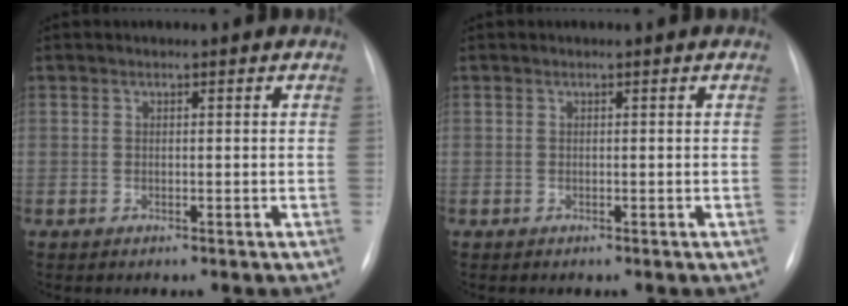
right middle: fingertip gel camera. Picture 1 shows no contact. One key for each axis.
{"total": 0.0}